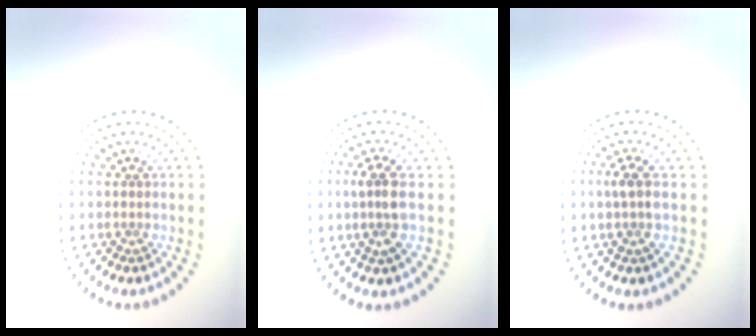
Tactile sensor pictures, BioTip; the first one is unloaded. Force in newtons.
{"total": 2.7, "press": 2.3, "slide": 1.3}
{"total": 1.9, "press": 1.6, "slide": 1.0}